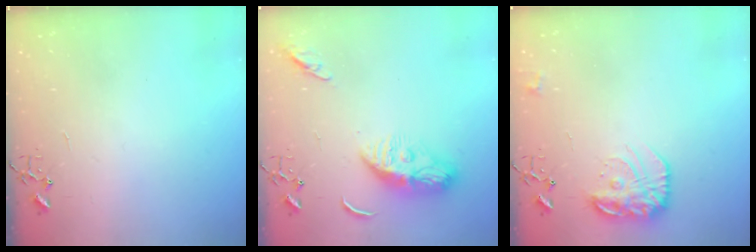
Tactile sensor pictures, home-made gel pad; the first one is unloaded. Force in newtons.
{"total": 11.4, "press": 11.3, "slide": 1.0}
{"total": 15.4, "press": 15.3, "slide": 1.0}